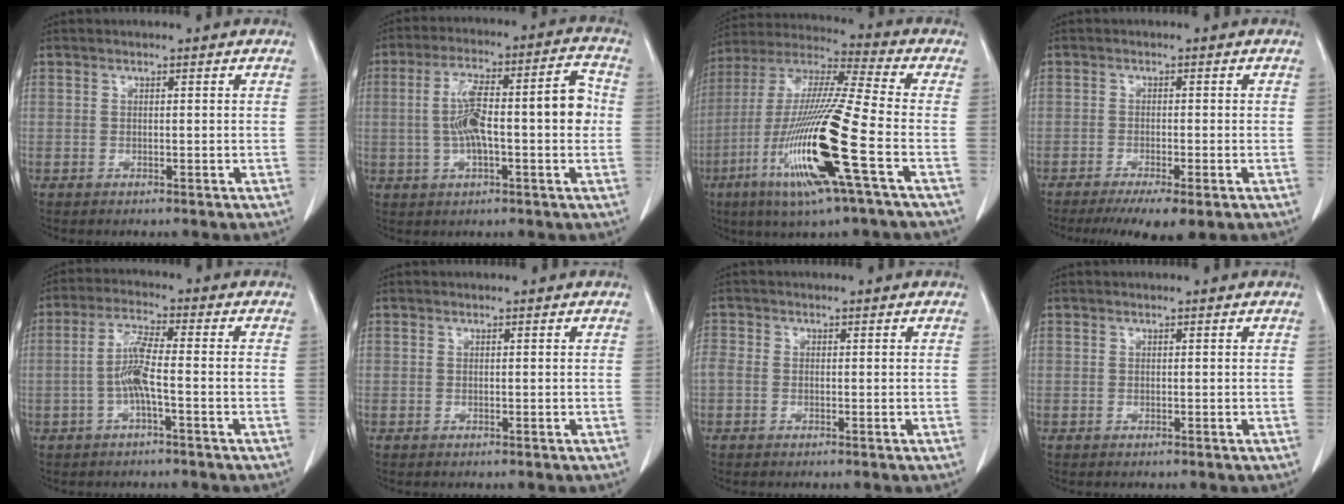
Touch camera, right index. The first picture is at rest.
{"total": 13.5, "force": [-0.2, 2.9, 13.2], "torque": [-0.215, 0.043, 0.000]}
{"total": 20.0, "force": [-7.0, 0.0, 18.7], "torque": [-0.403, -0.031, -0.141]}
{"total": 5.6, "force": [-3.6, 0.6, 4.2], "torque": [-0.065, -0.013, -0.055]}
{"total": 5.4, "force": [-1.3, 0.2, 5.3], "torque": [-0.107, 0.008, -0.027]}
{"total": 0.0}
{"total": 2.7, "force": [-0.6, 2.0, 1.7], "torque": [-0.055, 0.008, -0.010]}
{"total": 0.0}